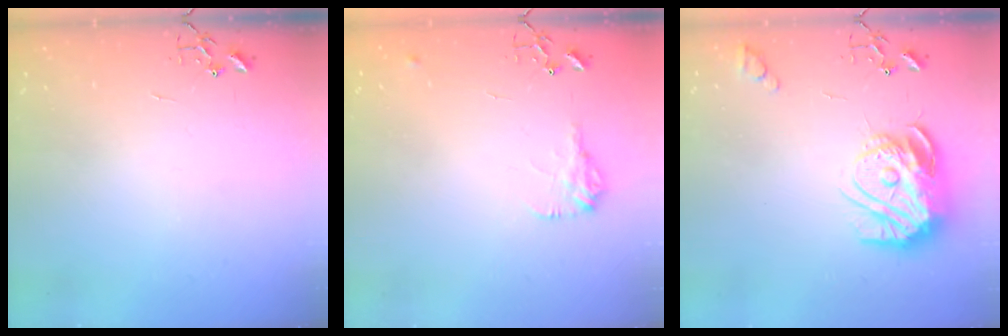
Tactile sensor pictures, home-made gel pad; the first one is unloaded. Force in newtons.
{"total": 9.5, "press": 9.5, "slide": 0.4}
{"total": 16.7, "press": 16.7, "slide": 1.6}